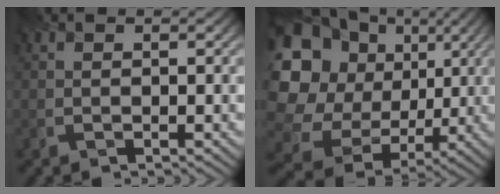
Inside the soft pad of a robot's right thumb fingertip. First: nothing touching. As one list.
[{"total": 19.0, "force": [3.5, 16.2, 9.2], "torque": [-0.270, 0.000, 0.074]}]